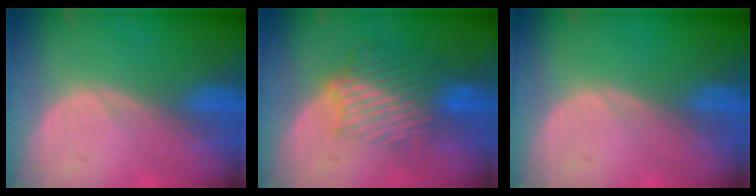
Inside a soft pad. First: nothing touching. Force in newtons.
{"total": 9.5, "press": 8.1, "slide": 4.8}
{"total": 0.0}